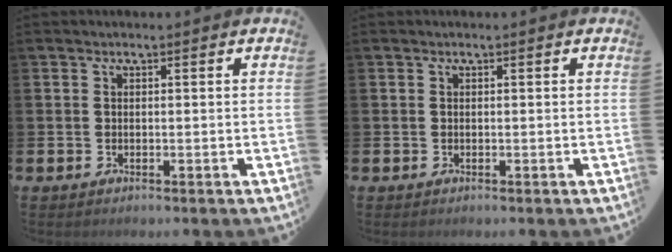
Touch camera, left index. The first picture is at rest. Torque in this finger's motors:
{"motor_torque": [0.00, 0.00, 0.00, 0.00]}